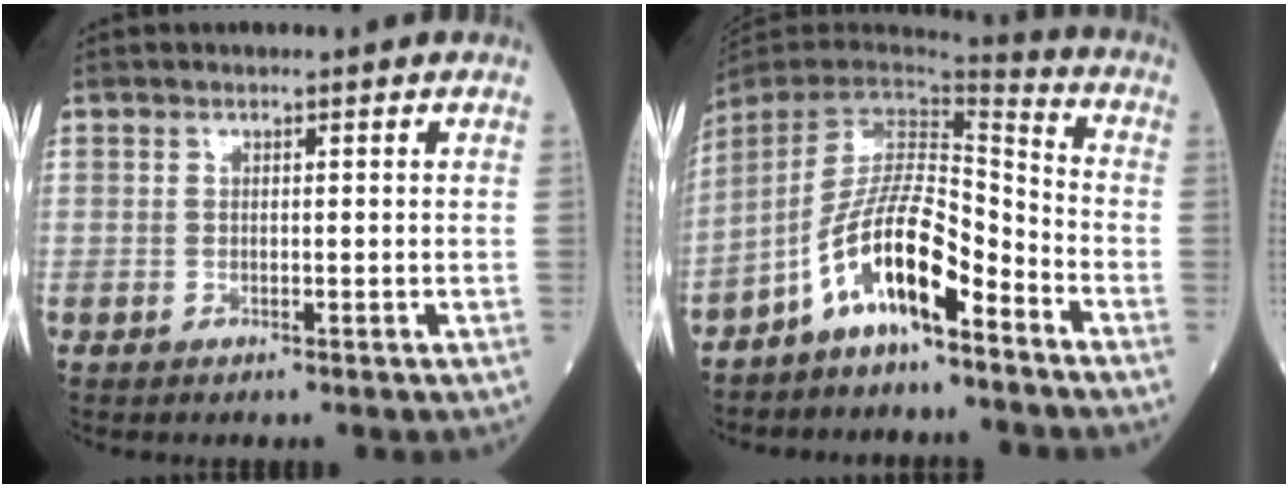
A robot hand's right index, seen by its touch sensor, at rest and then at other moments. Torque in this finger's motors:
{"motor_torque": [1.23, -0.91, 1.05, 0.21]}